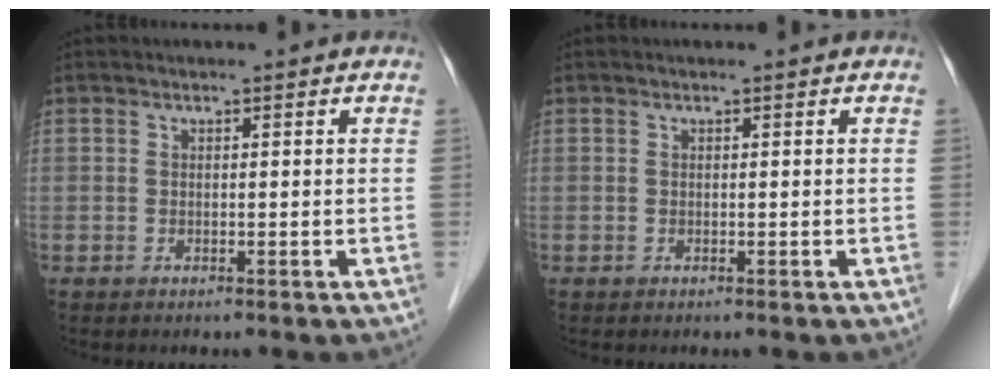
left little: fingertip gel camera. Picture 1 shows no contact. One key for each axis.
{"total": 0.0}